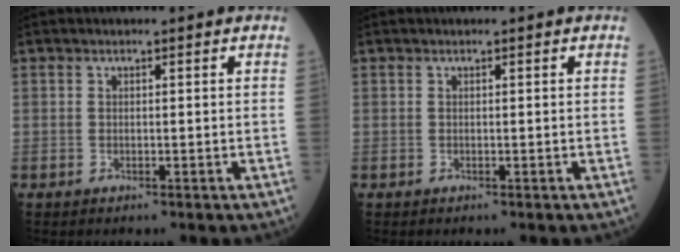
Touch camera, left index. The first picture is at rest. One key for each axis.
{"total": 0.0}